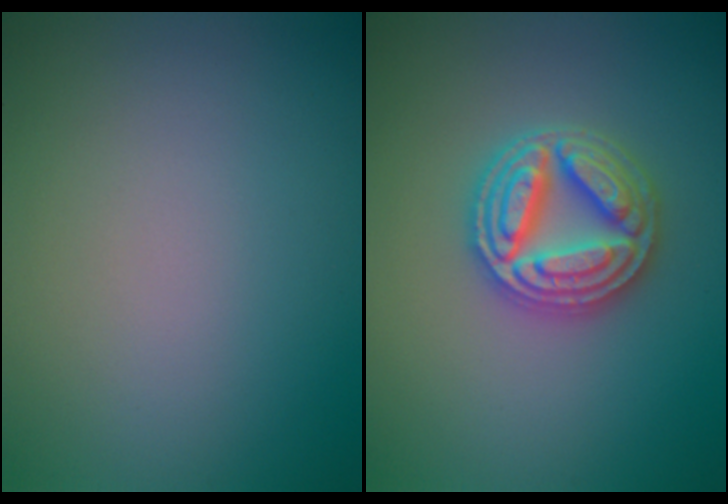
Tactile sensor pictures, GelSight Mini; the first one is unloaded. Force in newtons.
{"total": 4.9, "press": 4.8, "slide": 0.8}